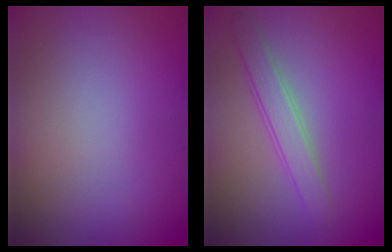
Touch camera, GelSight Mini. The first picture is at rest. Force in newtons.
{"total": 2.4, "press": 2.4, "slide": 0.2}